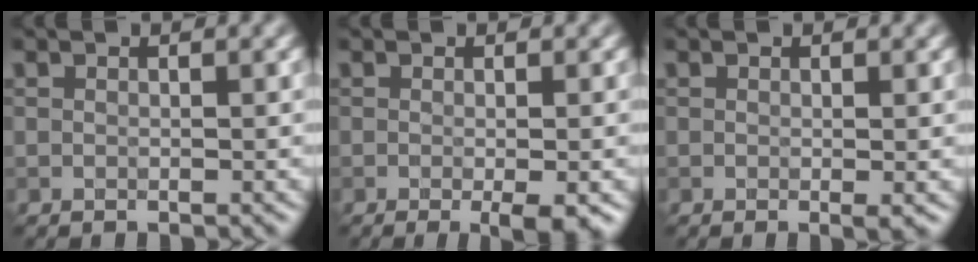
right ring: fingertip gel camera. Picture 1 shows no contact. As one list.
[{"total": 2.6, "force": [-0.8, 0.4, 2.4], "torque": [-0.035, -0.008, -0.012]}, {"total": 0.8, "force": [-0.1, 0.0, 0.8], "torque": [-0.010, -0.005, -0.002]}]